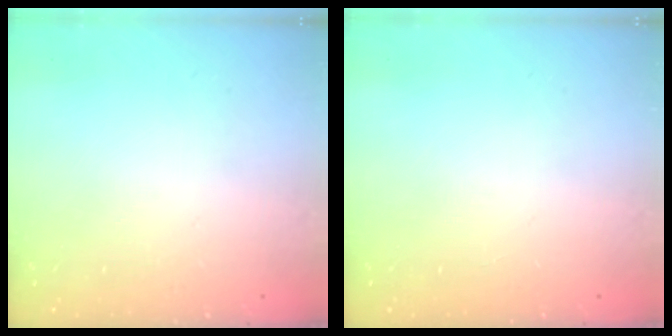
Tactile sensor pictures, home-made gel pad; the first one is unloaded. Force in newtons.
{"total": 0.0}